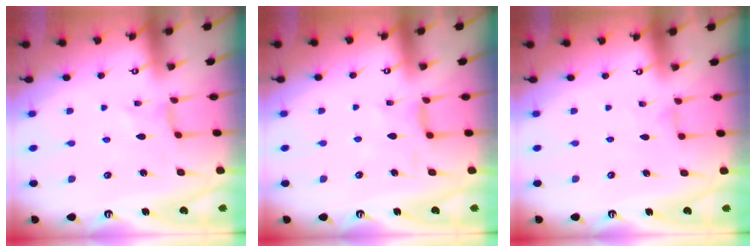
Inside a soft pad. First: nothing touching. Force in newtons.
{"total": 6.4, "press": 6.4, "slide": 0.4}
{"total": 0.0}